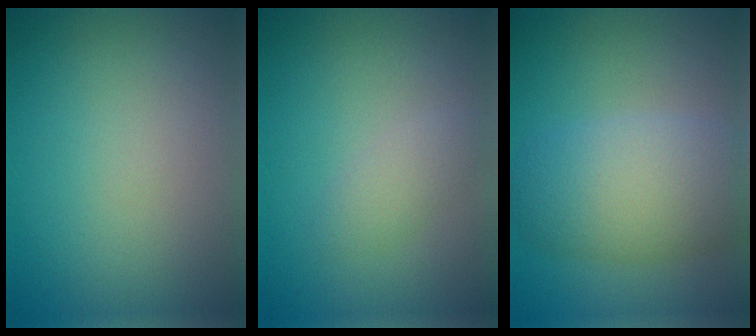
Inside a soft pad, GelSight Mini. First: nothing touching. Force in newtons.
{"total": 1.6, "press": 1.6, "slide": 0.1}
{"total": 6.8, "press": 6.8, "slide": 0.5}